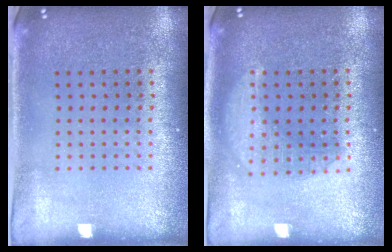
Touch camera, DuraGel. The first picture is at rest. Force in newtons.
{"total": 2.6, "press": 2.6, "slide": 0.4}